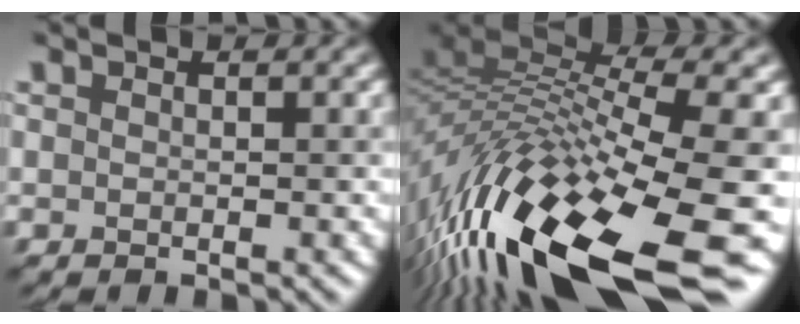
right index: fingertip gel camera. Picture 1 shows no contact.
{"total": 16.8, "force": [-6.2, 5.1, 14.7], "torque": [-0.292, 0.012, -0.111]}